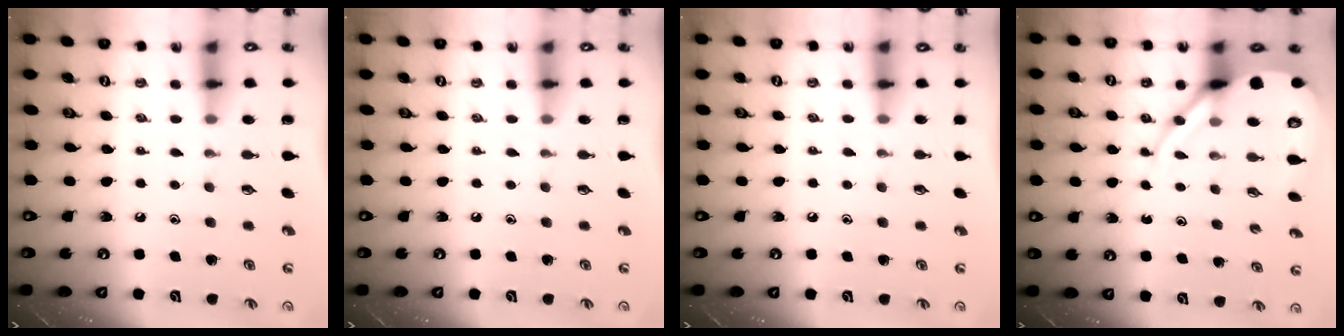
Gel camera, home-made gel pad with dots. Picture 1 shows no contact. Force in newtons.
{"total": 0.0}
{"total": 3.0, "press": 2.9, "slide": 0.5}
{"total": 9.9, "press": 9.8, "slide": 0.9}